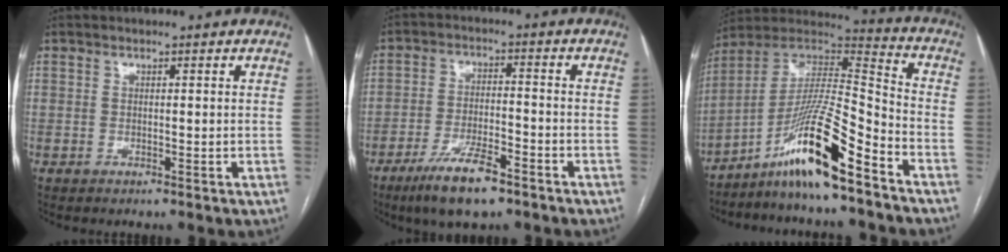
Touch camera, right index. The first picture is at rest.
{"total": 9.4, "force": [-6.3, 2.2, 6.6], "torque": [-0.125, -0.012, -0.108]}
{"total": 15.5, "force": [-10.2, 0.4, 11.7], "torque": [-0.222, 0.009, -0.183]}